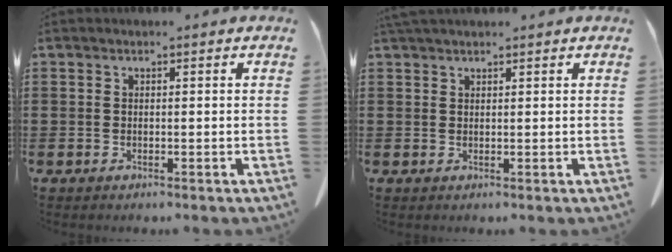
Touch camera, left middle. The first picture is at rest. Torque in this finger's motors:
{"motor_torque": [0.40, -0.12, 0.06, 0.05]}